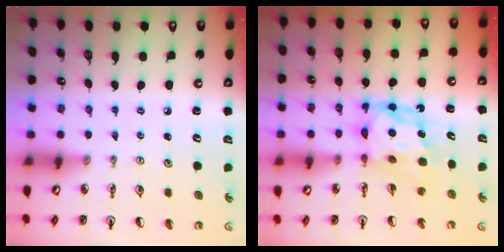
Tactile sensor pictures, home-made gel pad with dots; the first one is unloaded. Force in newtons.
{"total": 7.2, "press": 7.2, "slide": 0.6}